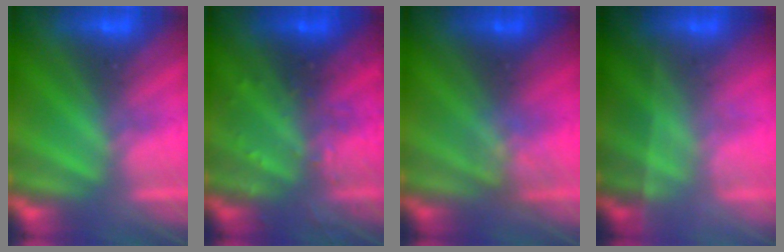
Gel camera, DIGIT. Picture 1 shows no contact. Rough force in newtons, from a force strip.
{"total": 2.9}
{"total": 2.7}
{"total": 1.8}